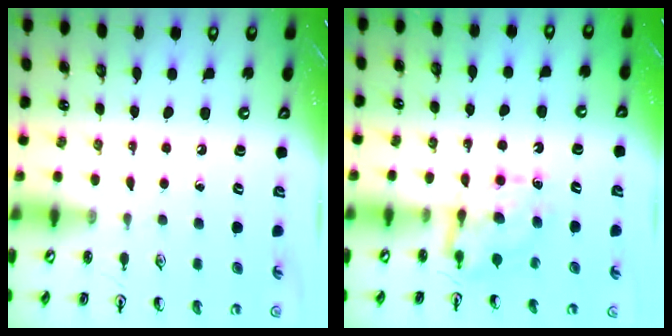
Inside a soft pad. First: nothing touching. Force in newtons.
{"total": 7.2, "press": 7.2, "slide": 0.1}